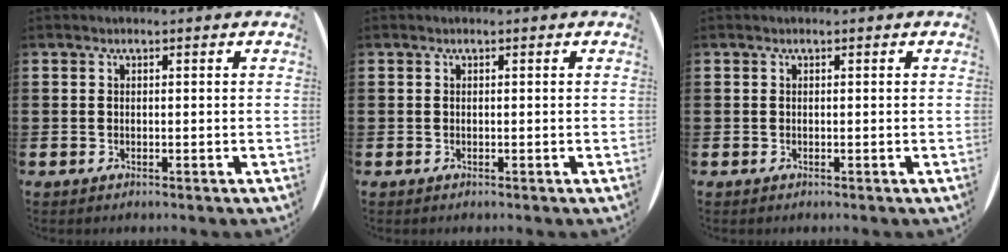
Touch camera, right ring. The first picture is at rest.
{"total": 0.0}
{"total": 0.0}